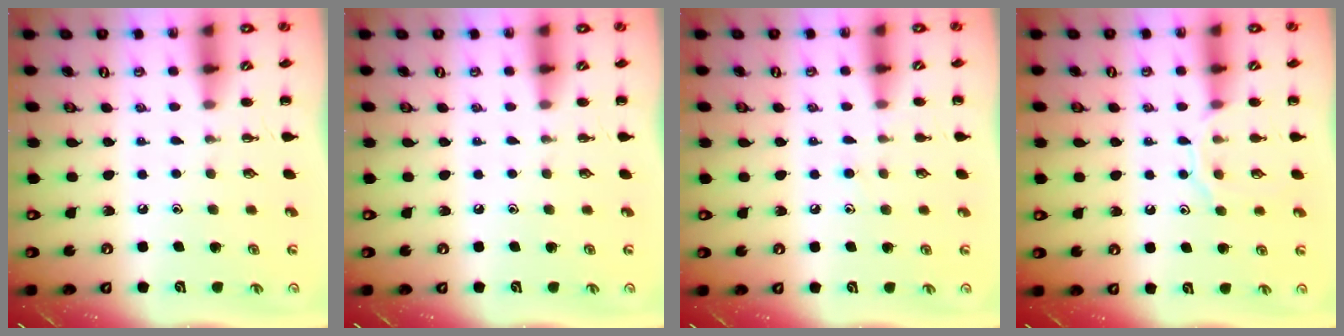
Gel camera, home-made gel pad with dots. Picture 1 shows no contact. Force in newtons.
{"total": 0.0}
{"total": 6.7, "press": 6.3, "slide": 2.4}
{"total": 8.5, "press": 8.4, "slide": 0.6}